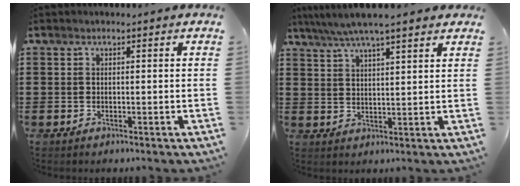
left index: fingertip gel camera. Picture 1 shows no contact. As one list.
[{"total": 5.6, "force": [4.5, 0.3, 3.2], "torque": [-0.074, -0.011, 0.079]}]